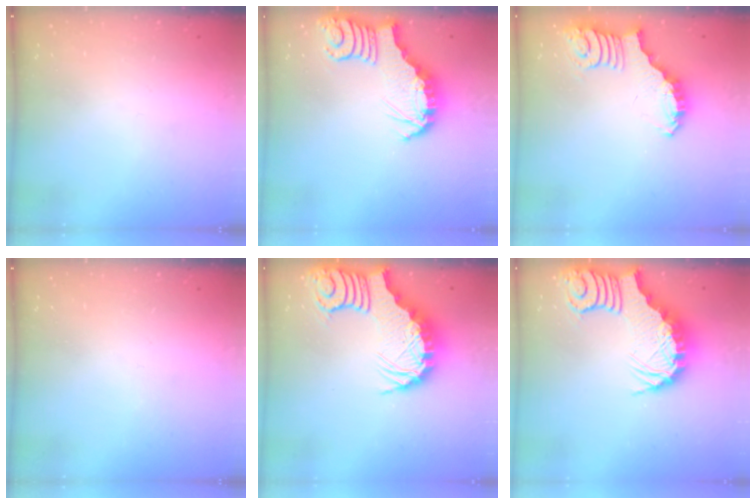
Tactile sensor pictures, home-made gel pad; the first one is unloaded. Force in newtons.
{"total": 3.9, "press": 3.9, "slide": 0.8}
{"total": 2.7, "press": 2.7, "slide": 0.5}
{"total": 0.0}
{"total": 3.6, "press": 3.6, "slide": 0.7}
{"total": 3.8, "press": 3.8, "slide": 0.7}